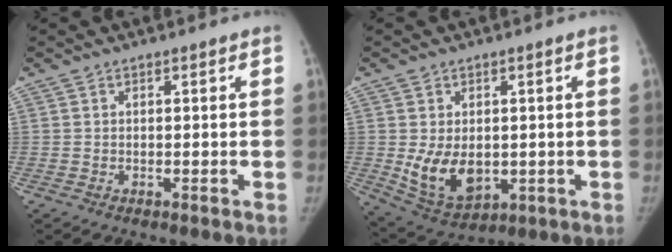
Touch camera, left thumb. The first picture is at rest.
{"total": 9.8, "force": [-0.7, 6.8, 7.0], "torque": [-0.097, -0.015, 0.010]}